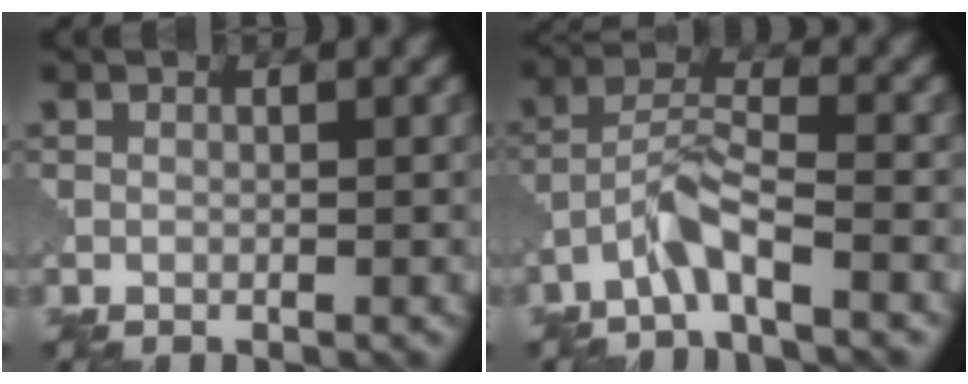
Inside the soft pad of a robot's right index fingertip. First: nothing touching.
{"total": 3.5, "force": [-2.4, 0.4, 2.6], "torque": [-0.057, 0.014, -0.052]}